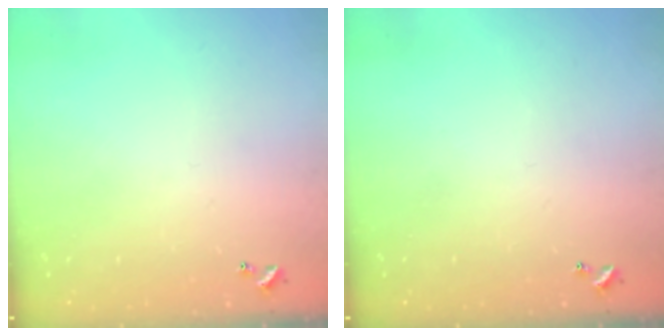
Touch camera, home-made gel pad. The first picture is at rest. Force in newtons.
{"total": 0.0}